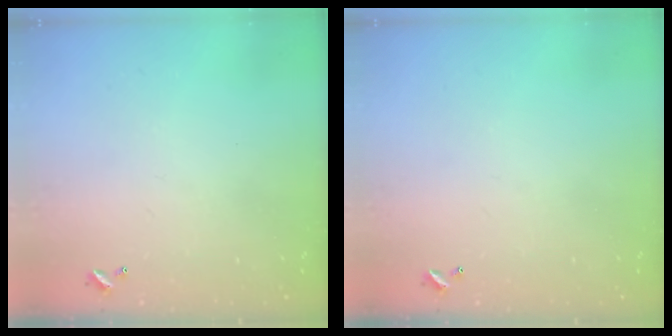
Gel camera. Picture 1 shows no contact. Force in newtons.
{"total": 0.0}